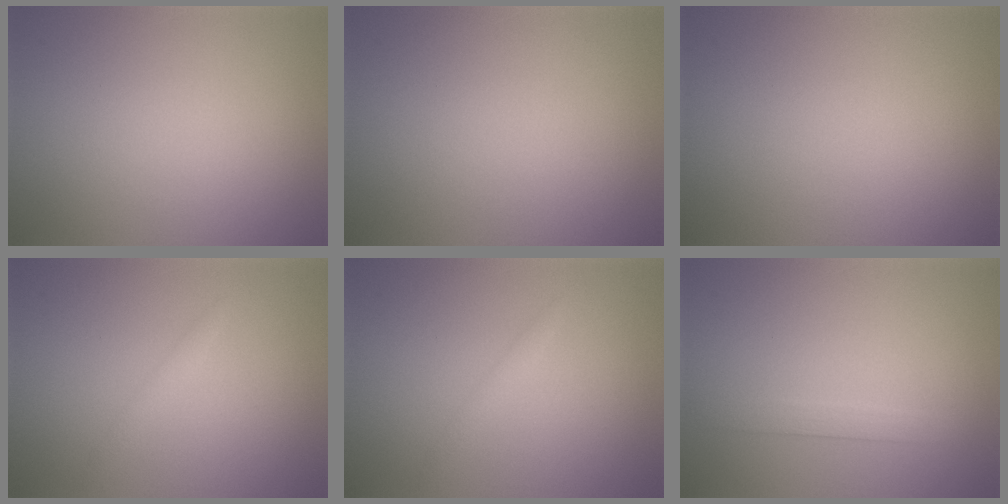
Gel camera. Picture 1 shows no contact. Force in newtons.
{"total": 0.0}
{"total": 0.0}
{"total": 0.9, "press": 0.8, "slide": 0.0}
{"total": 0.9, "press": 0.8, "slide": 0.0}
{"total": 1.5, "press": 1.5, "slide": 0.1}